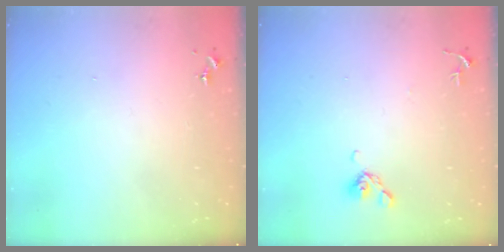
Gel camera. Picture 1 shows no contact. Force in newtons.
{"total": 6.1, "press": 5.7, "slide": 2.3}